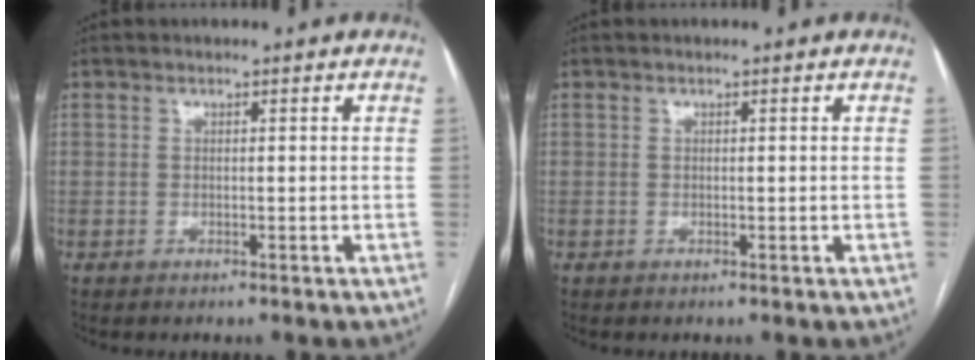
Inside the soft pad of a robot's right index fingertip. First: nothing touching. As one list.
[{"total": 0.0}]